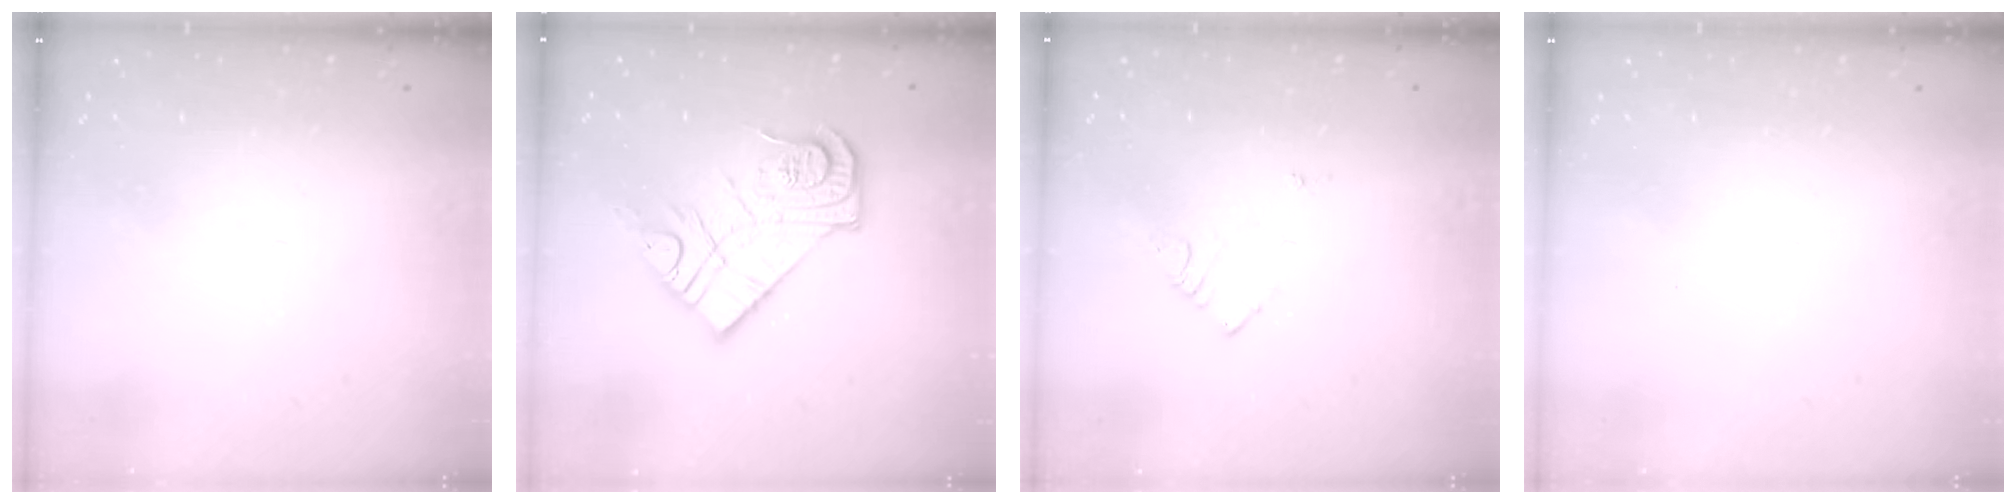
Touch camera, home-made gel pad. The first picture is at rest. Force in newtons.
{"total": 14.2, "press": 14.2, "slide": 0.8}
{"total": 3.9, "press": 3.9, "slide": 0.5}
{"total": 1.6, "press": 1.6, "slide": 0.1}